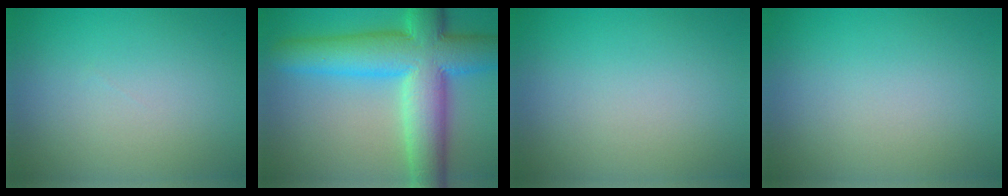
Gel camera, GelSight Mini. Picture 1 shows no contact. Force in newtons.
{"total": 11.8, "press": 11.7, "slide": 0.3}
{"total": 0.0}
{"total": 0.0}